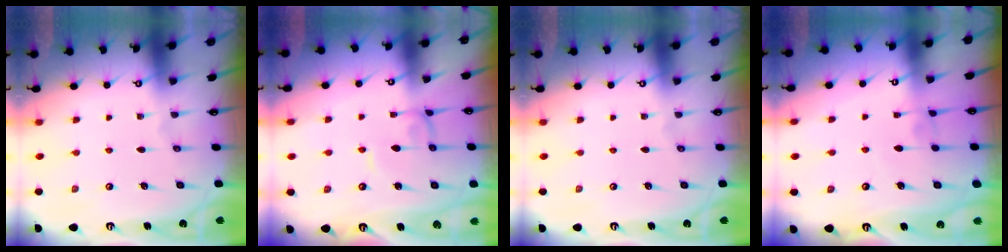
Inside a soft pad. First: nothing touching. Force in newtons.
{"total": 1.0, "press": 1.0, "slide": 0.3}
{"total": 0.0}
{"total": 2.9, "press": 2.9, "slide": 0.4}